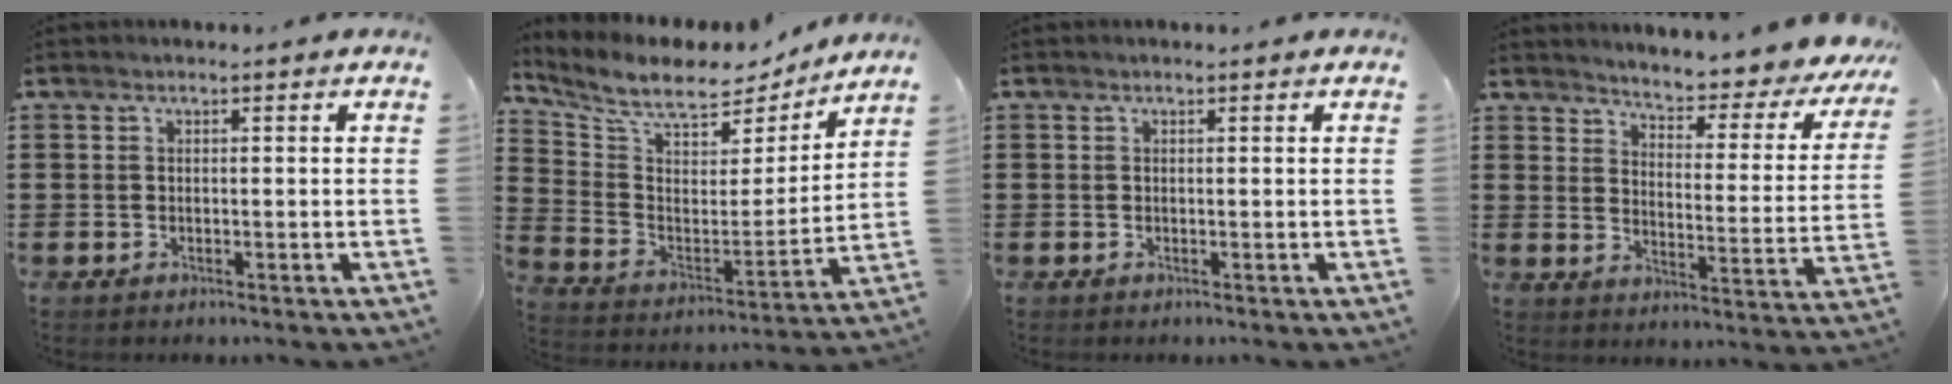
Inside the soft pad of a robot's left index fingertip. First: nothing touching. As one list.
[{"total": 8.6, "force": [7.2, 2.8, 3.7], "torque": [-0.101, -0.047, 0.121]}, {"total": 0.0}, {"total": 4.1, "force": [3.9, -0.5, 1.2], "torque": [-0.039, -0.044, 0.056]}]